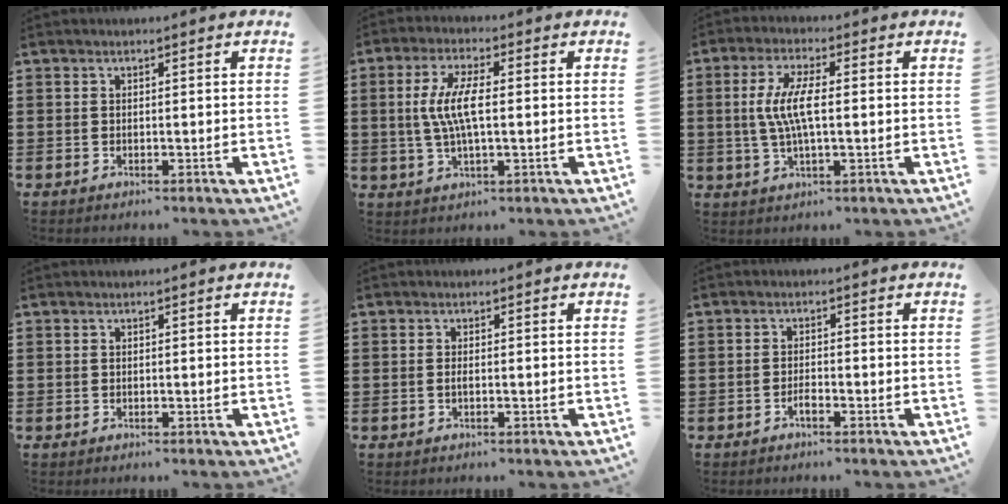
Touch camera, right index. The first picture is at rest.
{"total": 7.1, "force": [0.1, 2.2, 6.7], "torque": [-0.150, -0.005, -0.009]}
{"total": 6.8, "force": [0.0, 1.9, 6.5], "torque": [-0.140, -0.003, -0.008]}
{"total": 0.0}
{"total": 0.7, "force": [-0.2, 0.1, 0.7], "torque": [-0.013, -0.003, -0.003]}
{"total": 1.5, "force": [-1.1, 0.4, 1.0], "torque": [-0.021, -0.003, -0.018]}